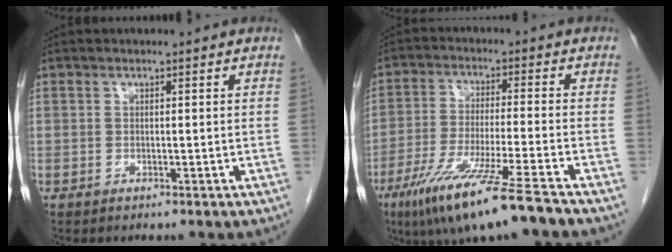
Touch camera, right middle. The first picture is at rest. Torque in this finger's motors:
{"motor_torque": [1.45, -0.69, 0.57, 0.21]}